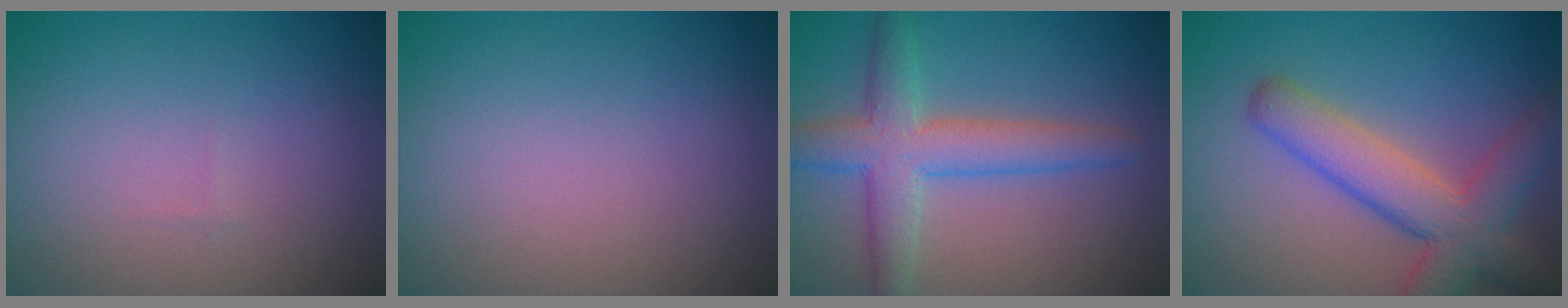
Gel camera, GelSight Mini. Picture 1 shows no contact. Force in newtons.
{"total": 0.0}
{"total": 4.9, "press": 4.9, "slide": 0.1}
{"total": 6.3, "press": 6.3, "slide": 0.4}